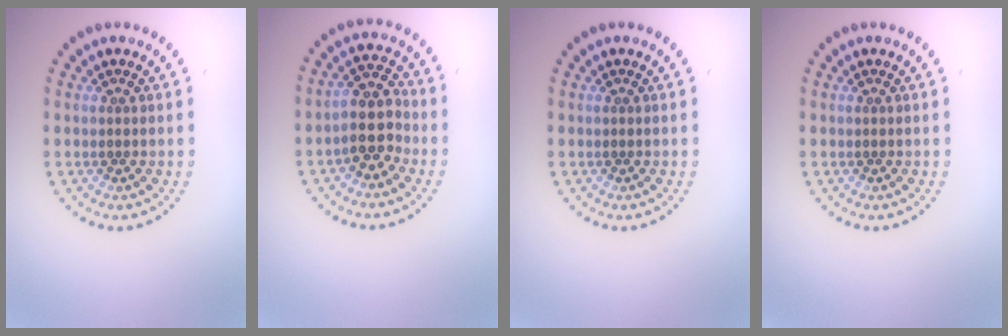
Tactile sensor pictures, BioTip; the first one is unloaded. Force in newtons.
{"total": 3.5, "press": 3.2, "slide": 1.5}
{"total": 0.0}
{"total": 0.0}